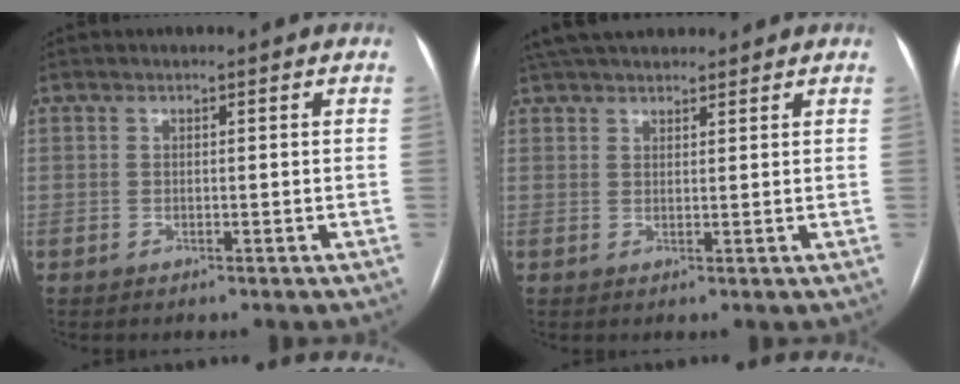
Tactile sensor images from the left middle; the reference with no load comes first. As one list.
[{"total": 9.9, "force": [8.6, 3.0, 3.9], "torque": [-0.058, 0.044, 0.138]}]